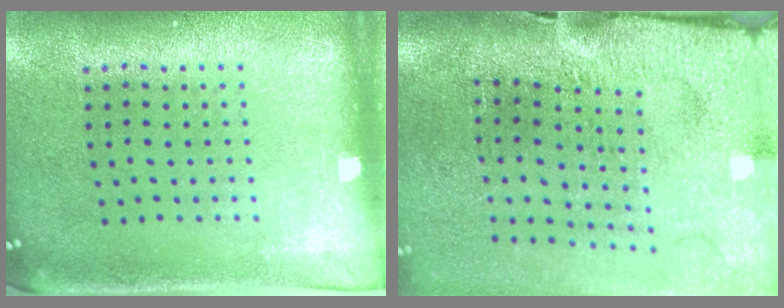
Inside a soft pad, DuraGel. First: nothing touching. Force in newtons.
{"total": 4.3, "press": 3.4, "slide": 2.6}